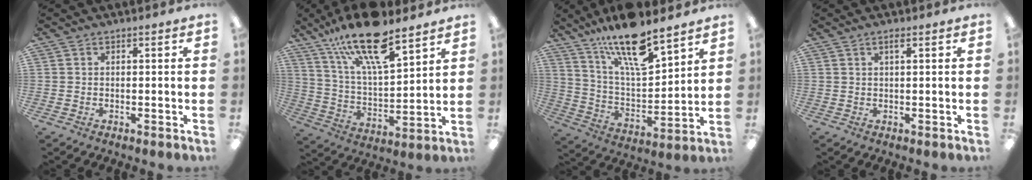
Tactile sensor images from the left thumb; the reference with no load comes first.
{"total": 19.7, "force": [13.8, 6.1, 12.6], "torque": [-0.227, -0.076, 0.237]}
{"total": 18.4, "force": [13.7, 5.3, 11.0], "torque": [-0.195, -0.079, 0.233]}
{"total": 1.4, "force": [0.8, 0.2, 1.1], "torque": [-0.025, 0.002, 0.012]}